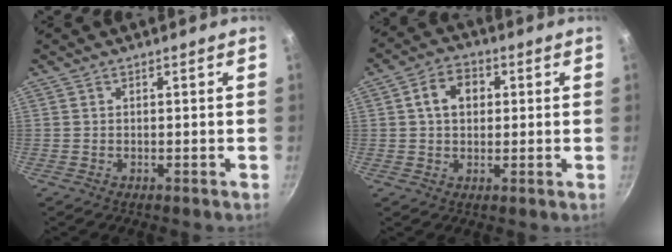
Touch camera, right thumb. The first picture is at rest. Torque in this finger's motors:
{"motor_torque": [-0.83, 0.89, 0.64, -0.52, 0.00]}